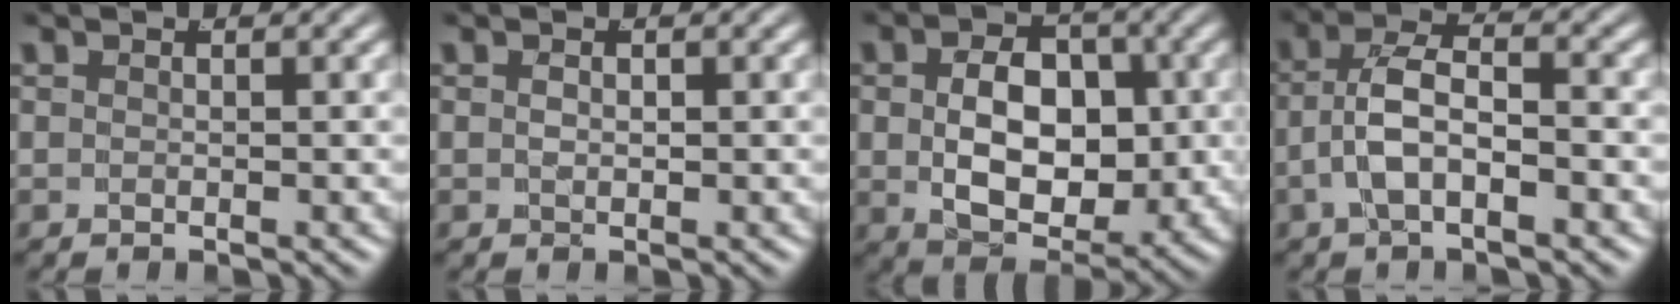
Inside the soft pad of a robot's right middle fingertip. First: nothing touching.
{"total": 0.7, "force": [-0.1, 0.3, 0.6], "torque": [-0.009, -0.006, 0.005]}
{"total": 7.9, "force": [-0.2, 5.0, 6.1], "torque": [-0.085, -0.020, 0.005]}
{"total": 5.1, "force": [-0.5, 3.0, 4.1], "torque": [-0.079, -0.003, -0.011]}